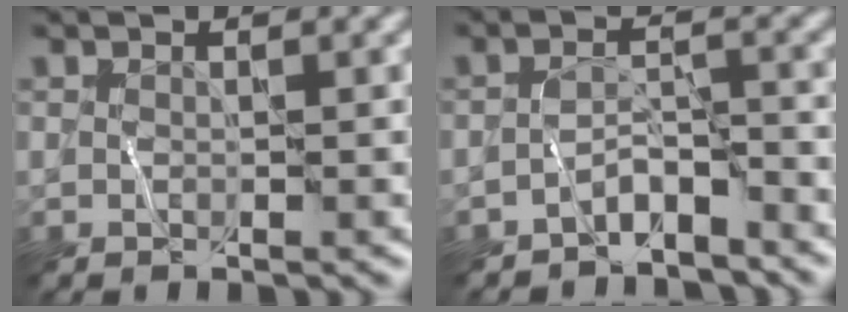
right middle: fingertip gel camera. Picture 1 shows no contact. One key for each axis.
{"total": 2.8, "fx": -2.4, "fy": 1.0, "fz": 1.2, "tx": -0.015, "ty": 0.007, "tz": -0.048}